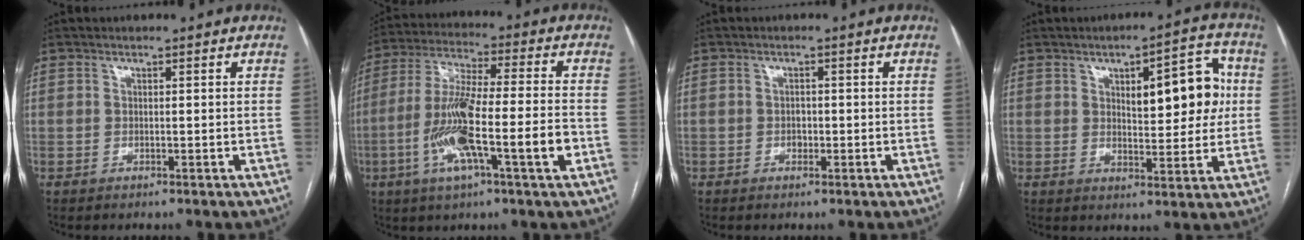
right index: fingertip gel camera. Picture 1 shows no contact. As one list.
[{"total": 15.3, "force": [-4.4, 1.2, 14.6], "torque": [-0.278, -0.001, -0.080]}, {"total": 1.2, "force": [-0.3, 0.9, 0.7], "torque": [-0.009, 0.003, -0.004]}, {"total": 10.6, "force": [2.3, 3.8, 9.7], "torque": [-0.124, 0.021, 0.036]}]